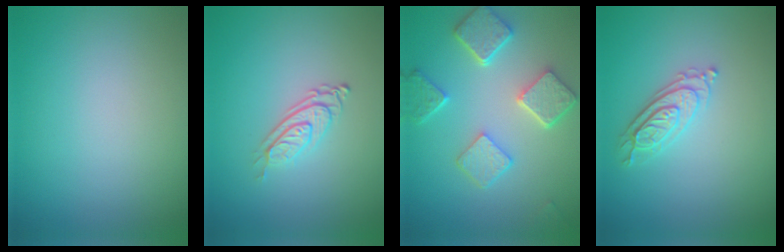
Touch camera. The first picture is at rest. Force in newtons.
{"total": 3.0, "press": 2.0, "slide": 2.3}
{"total": 5.4, "press": 4.2, "slide": 3.3}
{"total": 2.4, "press": 2.3, "slide": 0.7}